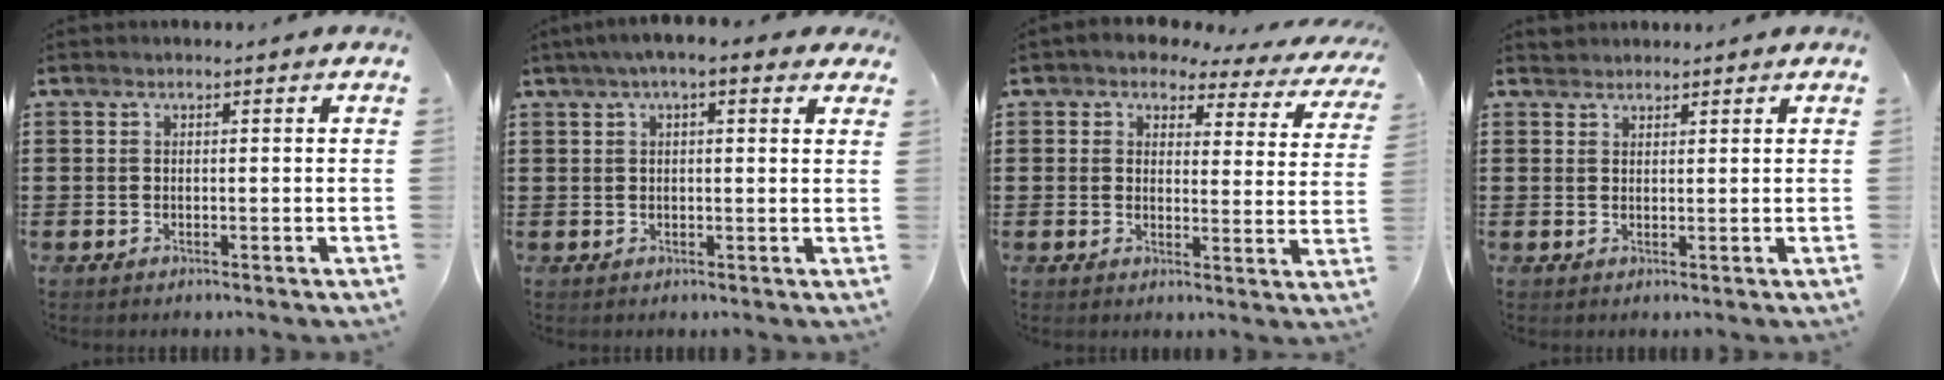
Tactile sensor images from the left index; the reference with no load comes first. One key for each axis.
{"total": 3.6, "fx": 2.2, "fy": 0.6, "fz": 2.8, "tx": -0.058, "ty": 0.008, "tz": 0.037}
{"total": 3.5, "fx": 3.2, "fy": 1.2, "fz": 1.0, "tx": -0.041, "ty": -0.017, "tz": 0.051}
{"total": 1.4, "fx": 1.3, "fy": 0.4, "fz": -0.2, "tx": 0.000, "ty": 0.001, "tz": 0.027}